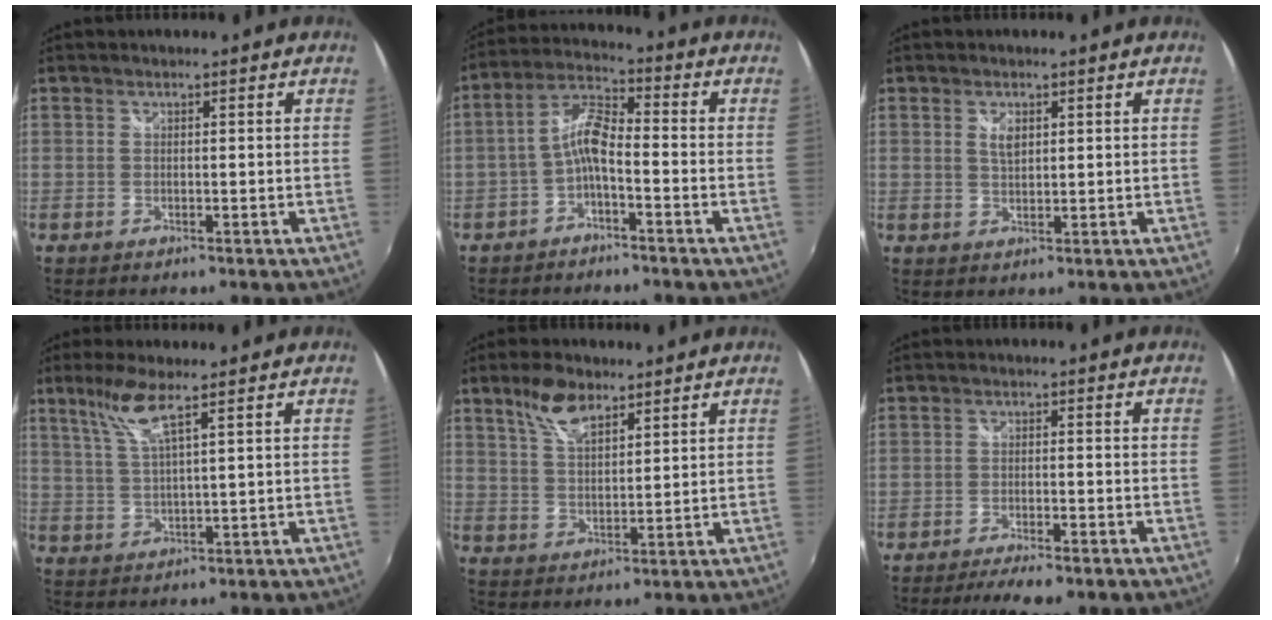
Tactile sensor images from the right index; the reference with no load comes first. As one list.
[{"total": 6.1, "force": [-2.6, 1.8, 5.3], "torque": [-0.123, 0.018, -0.051]}, {"total": 2.6, "force": [1.1, 1.3, 2.0], "torque": [-0.034, 0.004, 0.021]}, {"total": 6.3, "force": [3.8, 0.1, 5.0], "torque": [-0.103, -0.001, 0.081]}, {"total": 7.4, "force": [4.9, 3.1, 4.6], "torque": [-0.083, 0.009, 0.095]}, {"total": 8.7, "force": [-6.9, 1.9, 5.0], "torque": [-0.112, -0.023, -0.106]}]